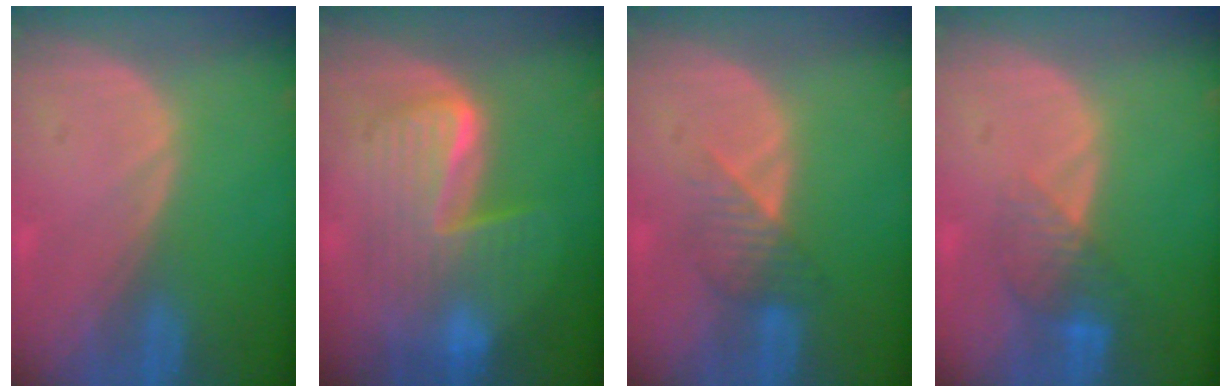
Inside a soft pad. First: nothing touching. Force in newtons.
{"total": 8.5, "press": 8.4, "slide": 0.9}
{"total": 3.6, "press": 3.4, "slide": 1.4}
{"total": 4.2, "press": 3.7, "slide": 1.9}